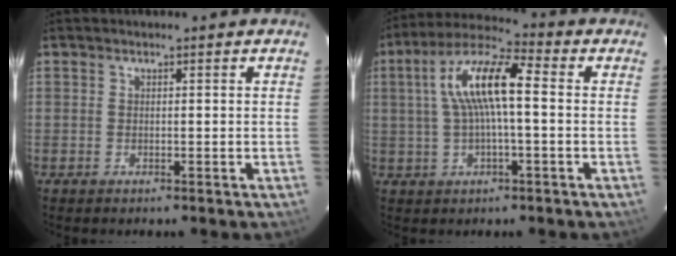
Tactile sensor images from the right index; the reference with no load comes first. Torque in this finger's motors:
{"motor_torque": [0.68, -0.17, 0.65, 0.21]}